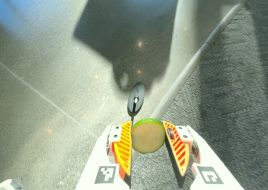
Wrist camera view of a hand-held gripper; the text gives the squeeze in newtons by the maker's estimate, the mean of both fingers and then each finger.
{"total": 11.4, "left": 11.7, "right": 11.0}